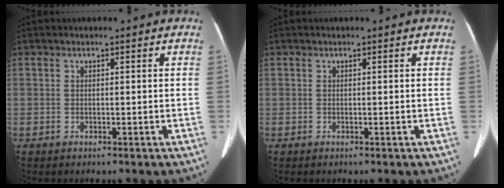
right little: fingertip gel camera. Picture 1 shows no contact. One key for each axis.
{"total": 0.0}